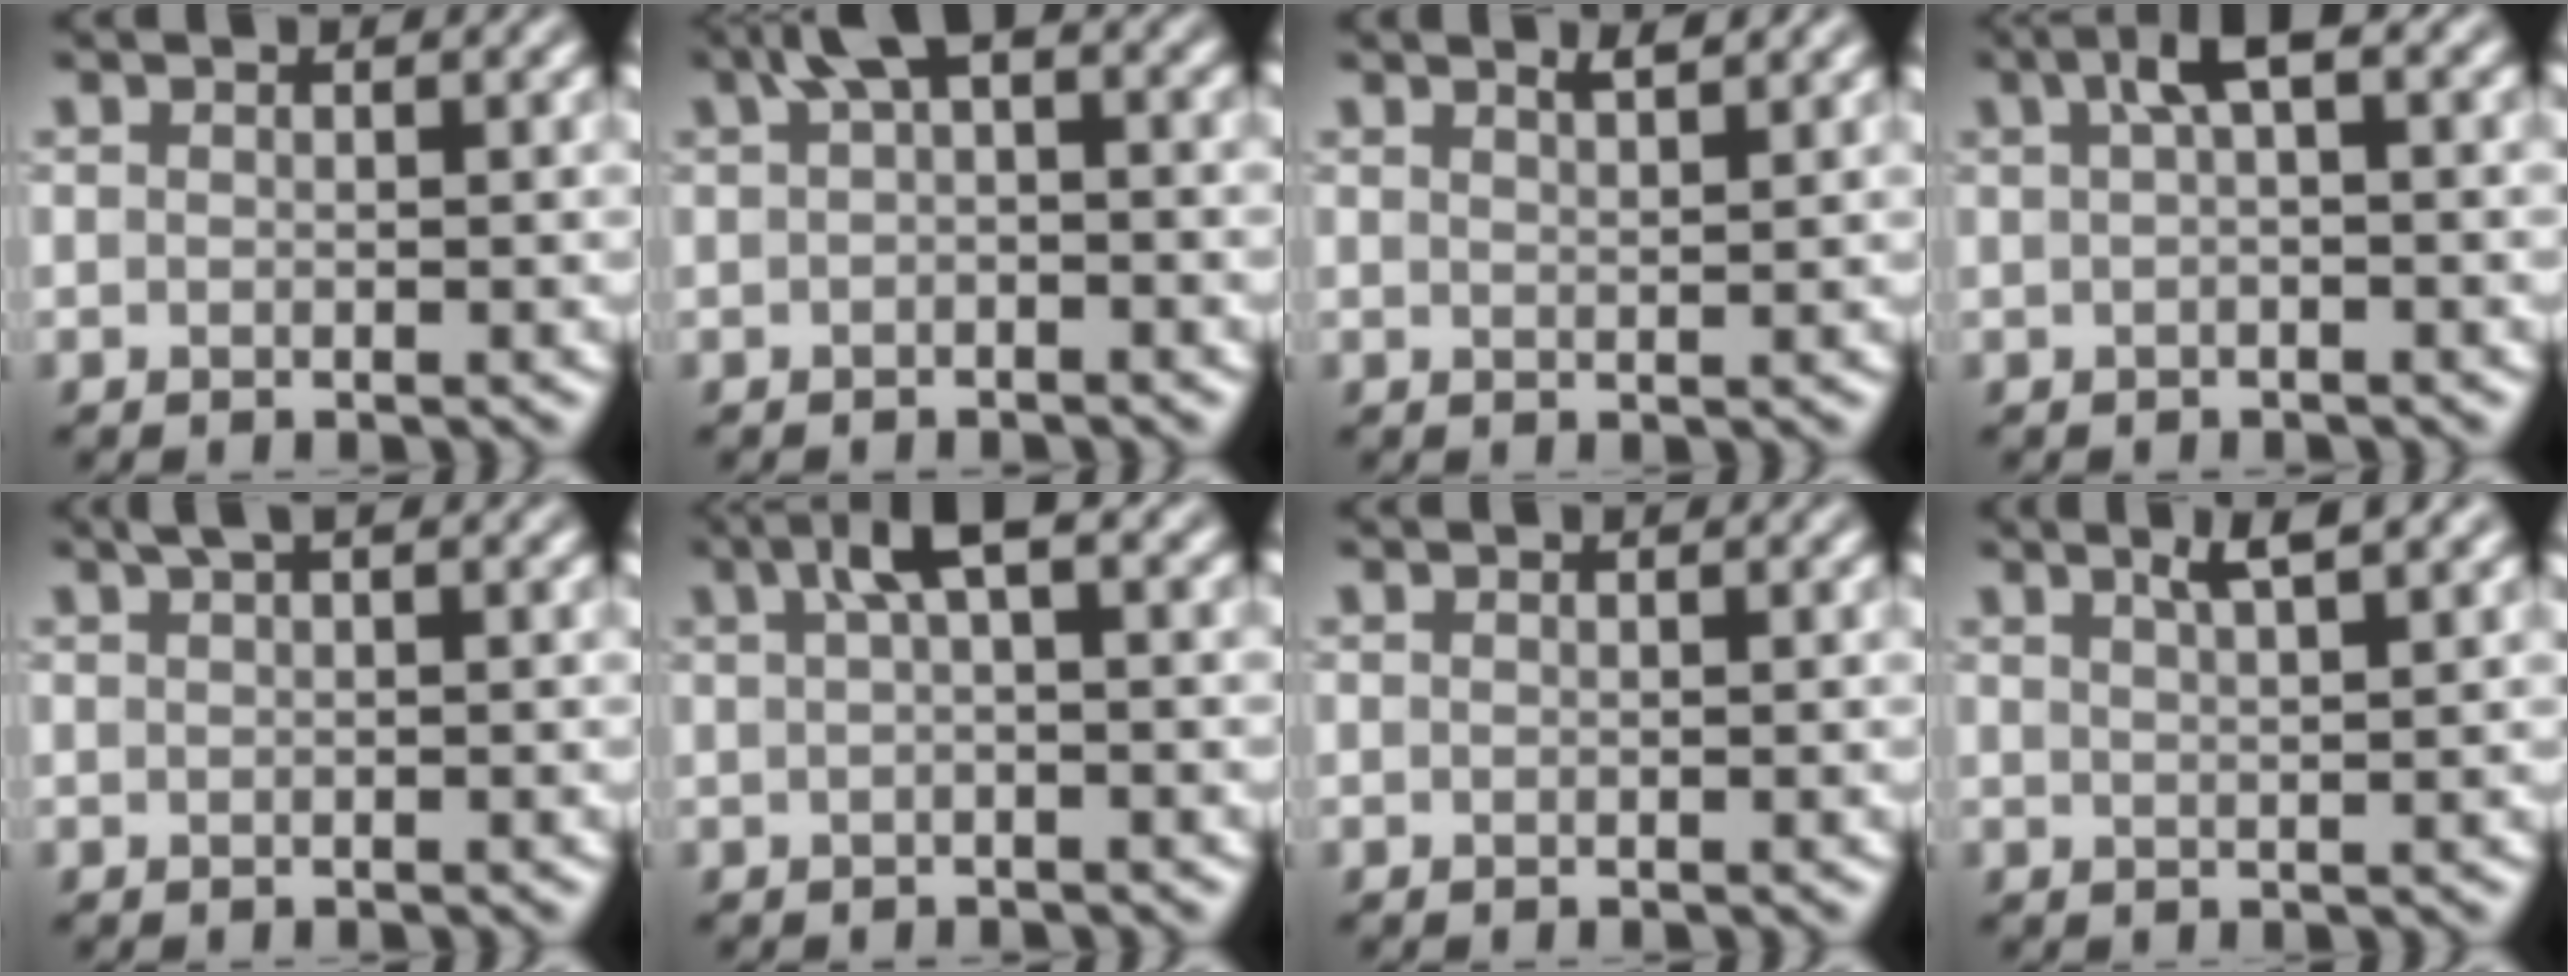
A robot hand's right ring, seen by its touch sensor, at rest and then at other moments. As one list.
[{"total": 2.9, "force": [0.7, 1.3, 2.5], "torque": [-0.036, 0.015, 0.003]}, {"total": 1.3, "force": [1.2, -0.1, 0.6], "torque": [-0.012, 0.002, 0.022]}, {"total": 2.6, "force": [0.8, 0.4, 2.4], "torque": [-0.042, 0.015, 0.009]}, {"total": 1.0, "force": [0.6, 0.3, 0.7], "torque": [-0.013, 0.007, 0.011]}, {"total": 2.9, "force": [0.9, 0.4, 2.7], "torque": [-0.046, 0.017, 0.010]}, {"total": 0.0}, {"total": 2.4, "force": [1.7, 0.0, 1.7], "torque": [-0.020, 0.007, 0.029]}]